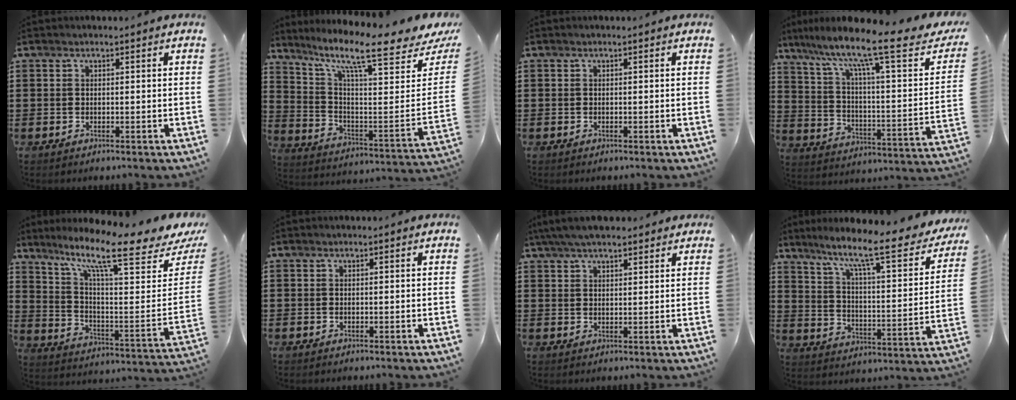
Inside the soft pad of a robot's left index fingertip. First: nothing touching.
{"total": 11.1, "force": [8.4, 1.0, 7.3], "torque": [-0.151, -0.072, 0.130]}
{"total": 0.0}
{"total": 11.8, "force": [8.5, 1.1, 8.1], "torque": [-0.162, -0.058, 0.128]}
{"total": 12.9, "force": [9.2, 1.9, 8.9], "torque": [-0.172, -0.069, 0.146]}
{"total": 0.0}
{"total": 4.9, "force": [4.2, 1.1, 2.3], "torque": [-0.055, -0.002, 0.079]}
{"total": 11.3, "force": [8.8, 0.7, 7.0], "torque": [-0.143, -0.066, 0.136]}